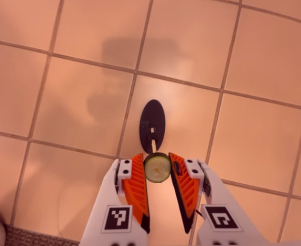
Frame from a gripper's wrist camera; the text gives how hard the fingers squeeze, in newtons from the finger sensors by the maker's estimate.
{"total": 6.3, "left": 6.0, "right": 6.7}